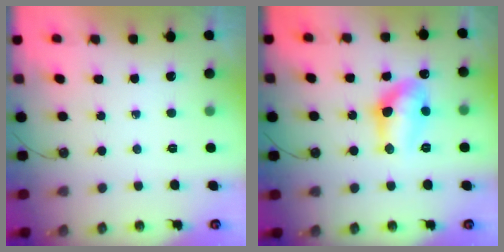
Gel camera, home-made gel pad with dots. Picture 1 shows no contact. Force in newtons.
{"total": 11.1, "press": 11.1, "slide": 0.9}